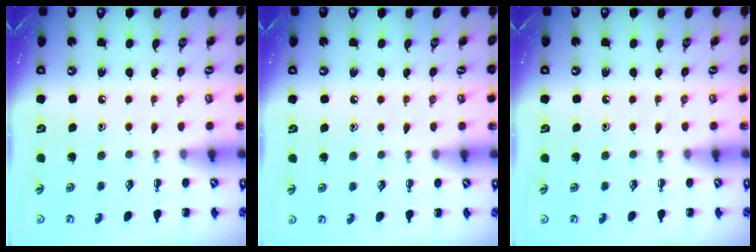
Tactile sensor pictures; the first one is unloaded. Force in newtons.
{"total": 5.5, "press": 5.2, "slide": 1.8}
{"total": 0.0}